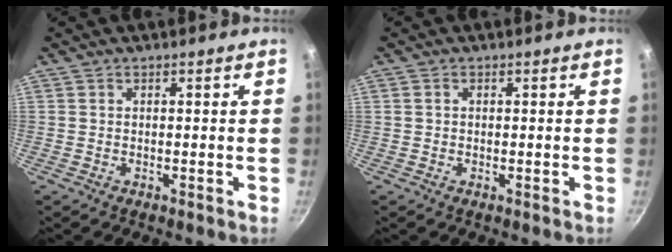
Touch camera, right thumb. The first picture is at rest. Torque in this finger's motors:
{"motor_torque": [-0.13, -0.32, -0.31, -0.04, 0.05]}